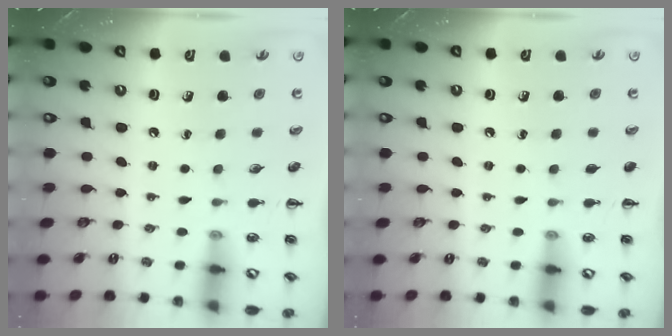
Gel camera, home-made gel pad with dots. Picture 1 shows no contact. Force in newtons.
{"total": 0.0}